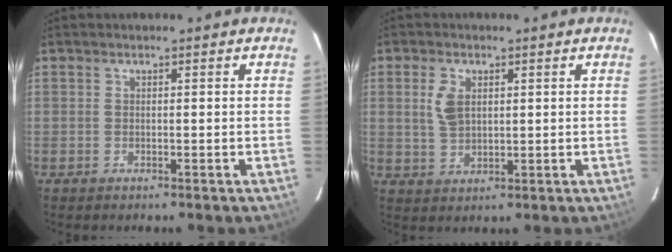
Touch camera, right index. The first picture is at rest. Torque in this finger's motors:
{"motor_torque": [0.06, -0.01, 0.11, 0.05]}